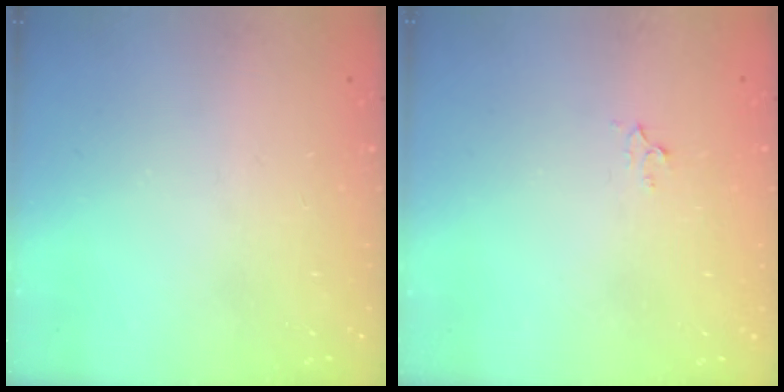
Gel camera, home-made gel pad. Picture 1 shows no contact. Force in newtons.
{"total": 3.0, "press": 3.0, "slide": 0.5}